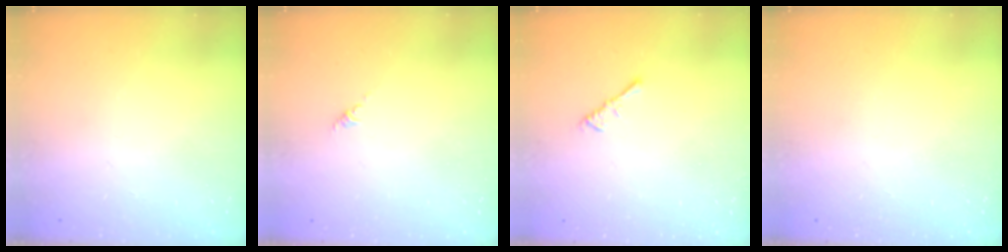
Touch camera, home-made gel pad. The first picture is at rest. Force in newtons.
{"total": 0.6, "press": 0.4, "slide": 0.4}
{"total": 2.2, "press": 2.1, "slide": 0.5}
{"total": 0.0}